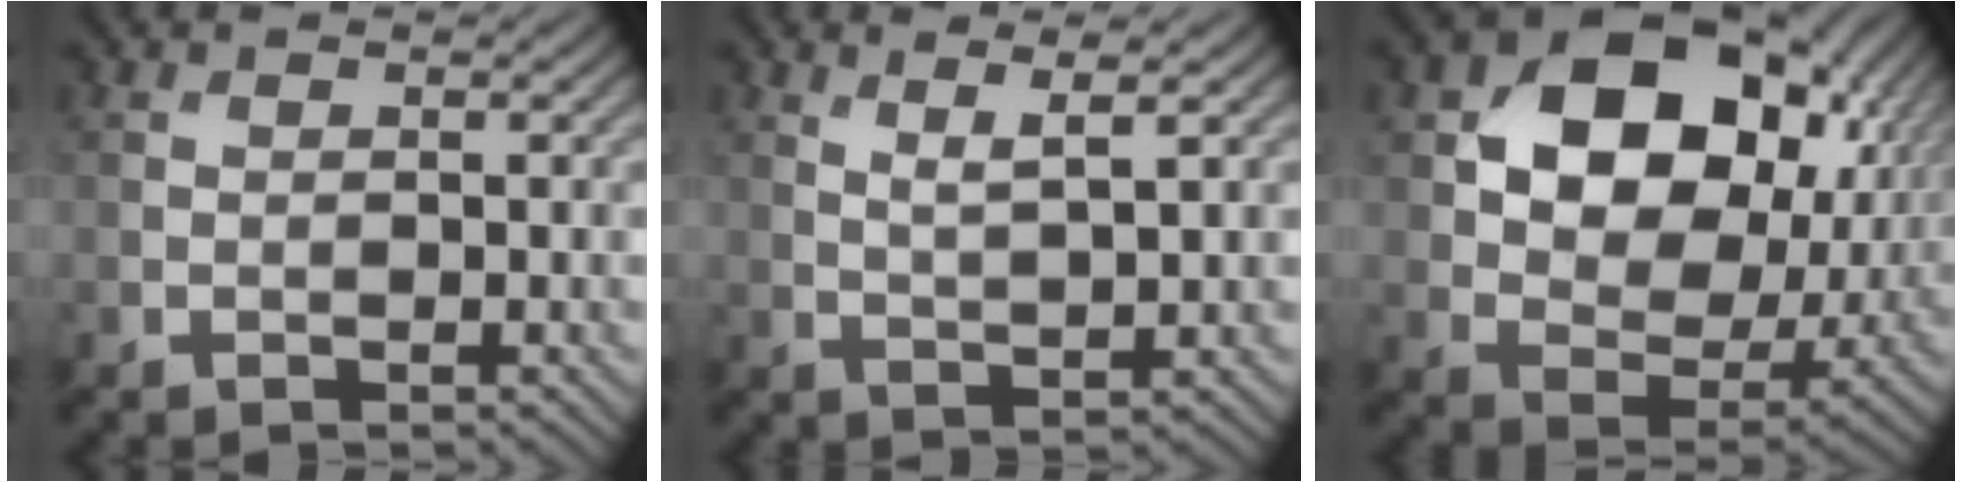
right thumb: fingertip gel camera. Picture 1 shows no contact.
{"total": 3.0, "force": [1.8, 0.2, 2.3], "torque": [-0.044, -0.001, 0.039]}
{"total": 17.1, "force": [5.4, 11.7, 11.2], "torque": [-0.199, 0.005, 0.104]}